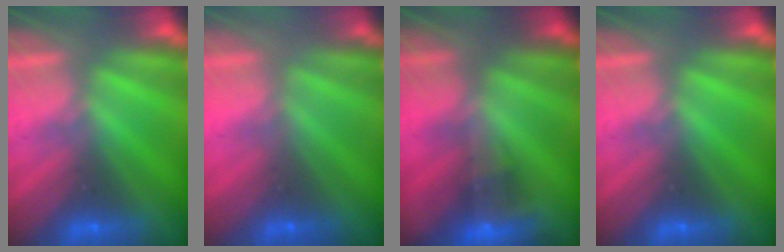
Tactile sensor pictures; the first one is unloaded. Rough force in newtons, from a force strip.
{"total": 3.2}
{"total": 3.9}
{"total": 0.0}